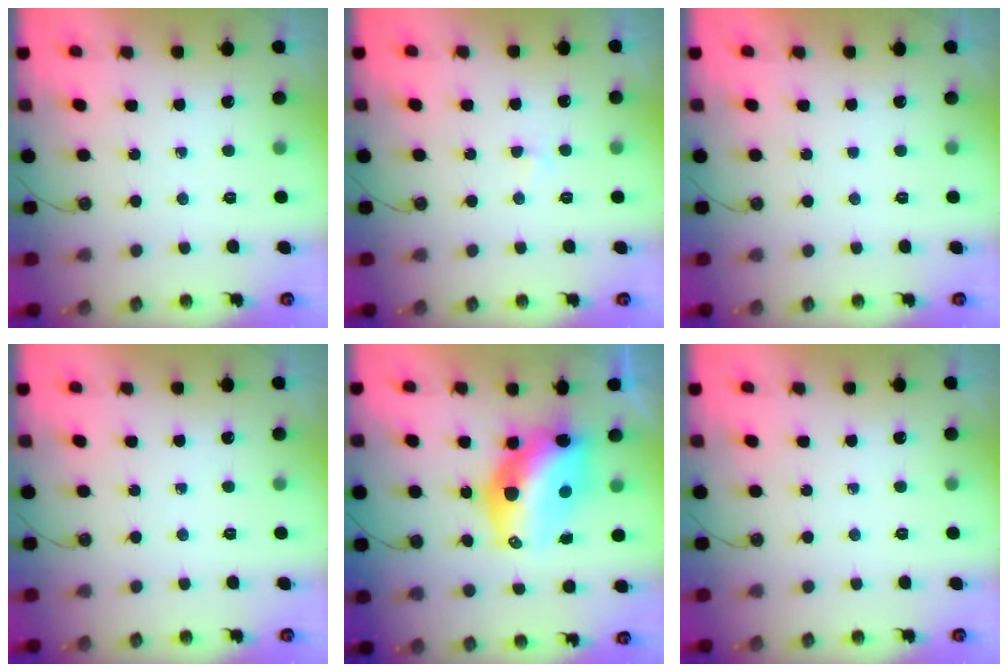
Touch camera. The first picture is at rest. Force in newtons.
{"total": 2.1, "press": 2.1, "slide": 0.3}
{"total": 0.0}
{"total": 0.0}
{"total": 15.0, "press": 14.4, "slide": 4.4}
{"total": 0.0}